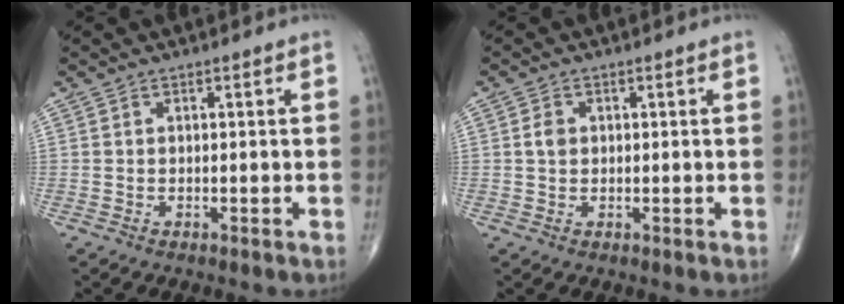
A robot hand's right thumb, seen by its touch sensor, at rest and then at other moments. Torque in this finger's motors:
{"motor_torque": [-0.29, 0.29, 0.01, 0.00, 0.00]}